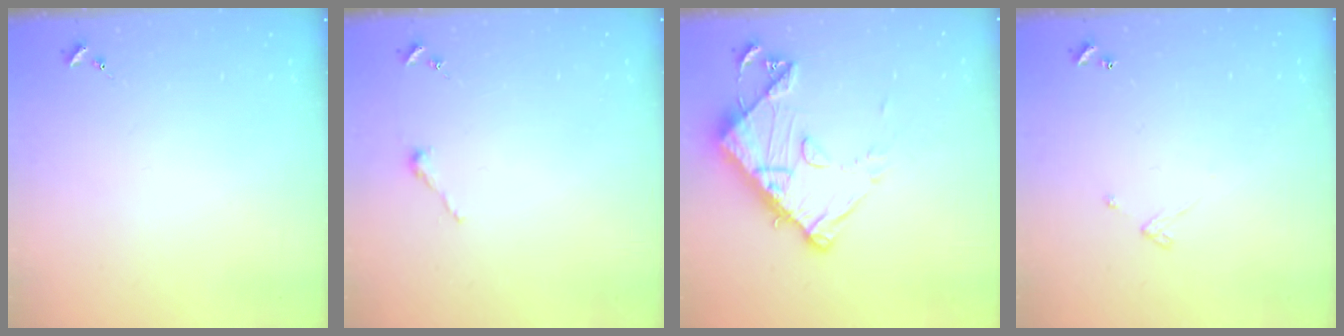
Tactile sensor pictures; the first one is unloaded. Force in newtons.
{"total": 2.5, "press": 2.5, "slide": 0.2}
{"total": 13.6, "press": 13.5, "slide": 1.3}
{"total": 3.2, "press": 3.2, "slide": 0.4}